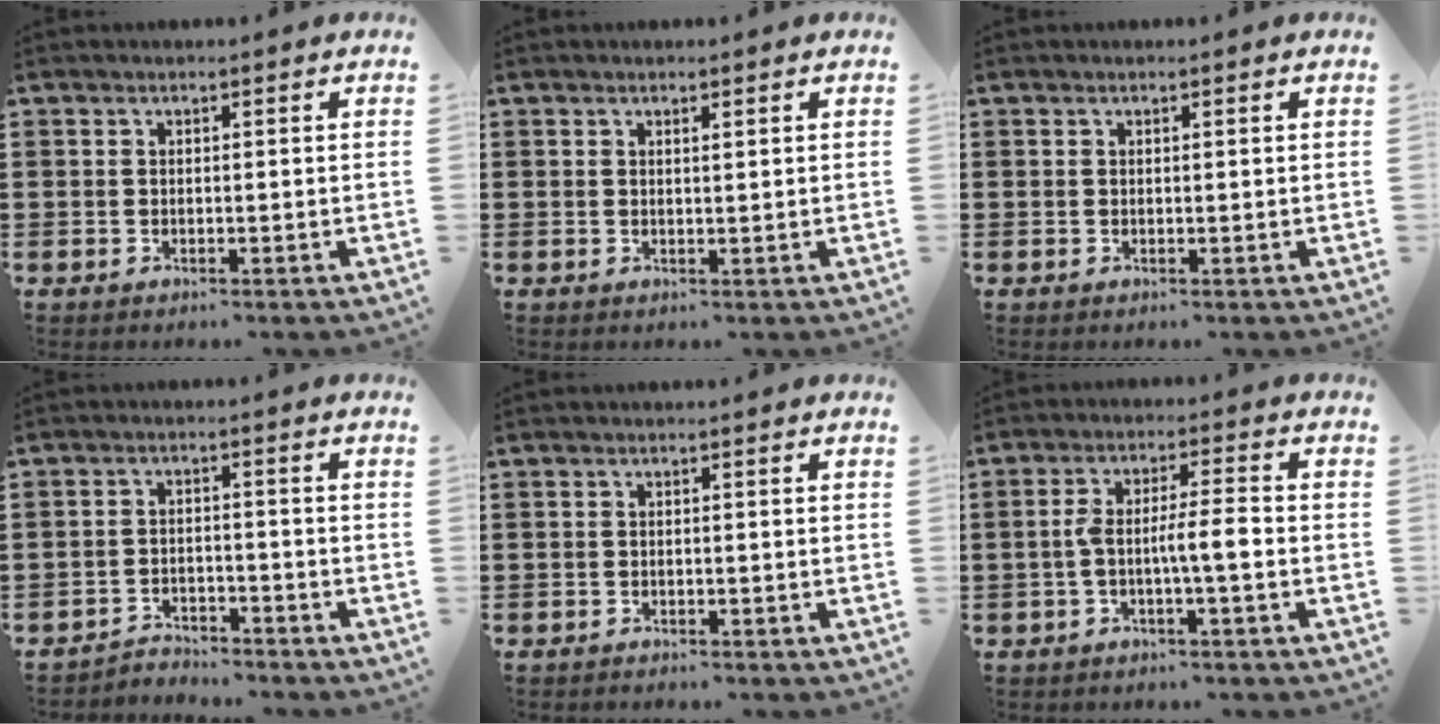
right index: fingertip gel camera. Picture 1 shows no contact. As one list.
[{"total": 0.6, "force": [0.5, 0.1, 0.4], "torque": [-0.009, -0.001, 0.010]}, {"total": 0.0}, {"total": 3.0, "force": [-3.0, 0.3, 0.0], "torque": [-0.009, 0.001, -0.064]}, {"total": 0.6, "force": [-0.6, 0.0, 0.1], "torque": [-0.003, -0.002, -0.011]}, {"total": 5.3, "force": [-1.2, 0.7, 5.2], "torque": [-0.101, 0.002, -0.027]}]